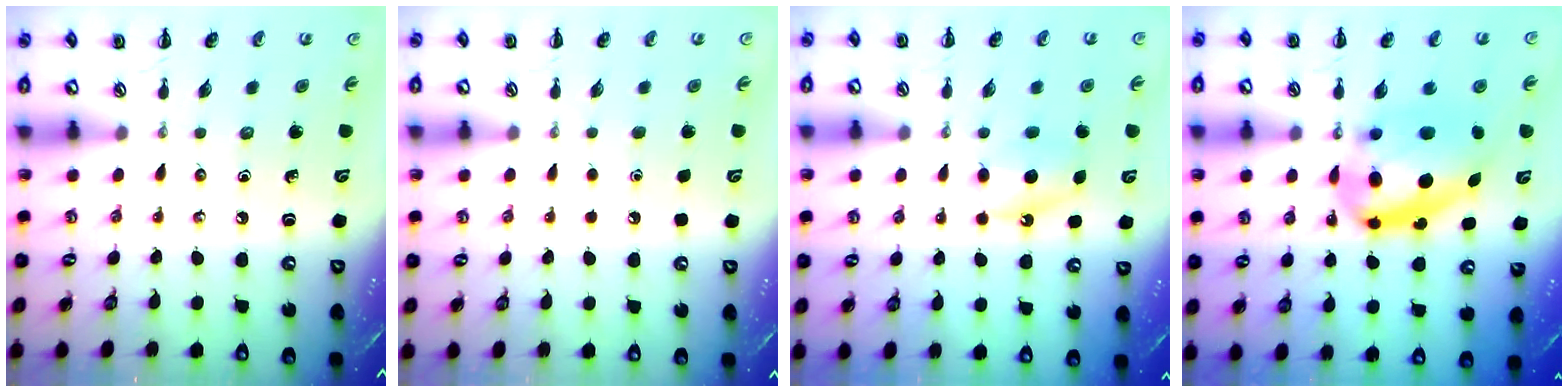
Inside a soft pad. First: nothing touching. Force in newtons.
{"total": 1.7, "press": 1.7, "slide": 0.1}
{"total": 6.8, "press": 6.6, "slide": 1.6}
{"total": 13.6, "press": 13.2, "slide": 2.9}